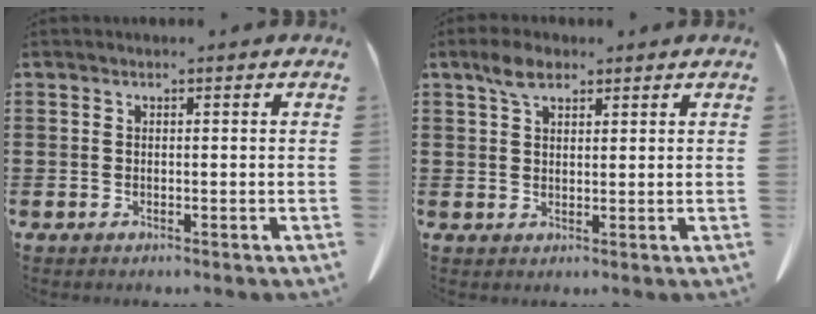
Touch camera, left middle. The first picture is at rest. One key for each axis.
{"total": 3.9, "fx": 2.6, "fy": 1.8, "fz": 2.4, "tx": -0.053, "ty": 0.007, "tz": 0.047}